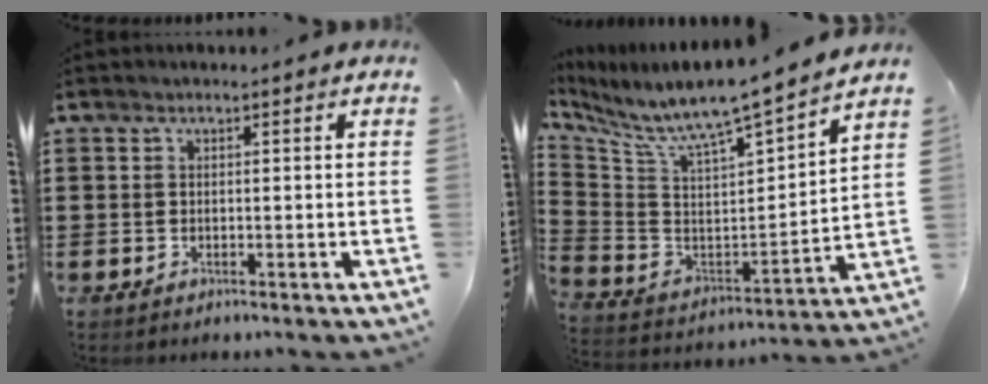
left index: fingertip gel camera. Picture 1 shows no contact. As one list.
[{"total": 7.4, "force": [6.7, -0.3, 3.1], "torque": [-0.095, -0.069, 0.101]}]